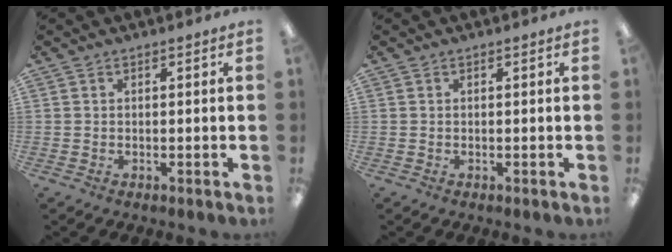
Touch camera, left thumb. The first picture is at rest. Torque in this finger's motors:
{"motor_torque": [0.00, 0.00, -0.05, 0.02, -0.01]}